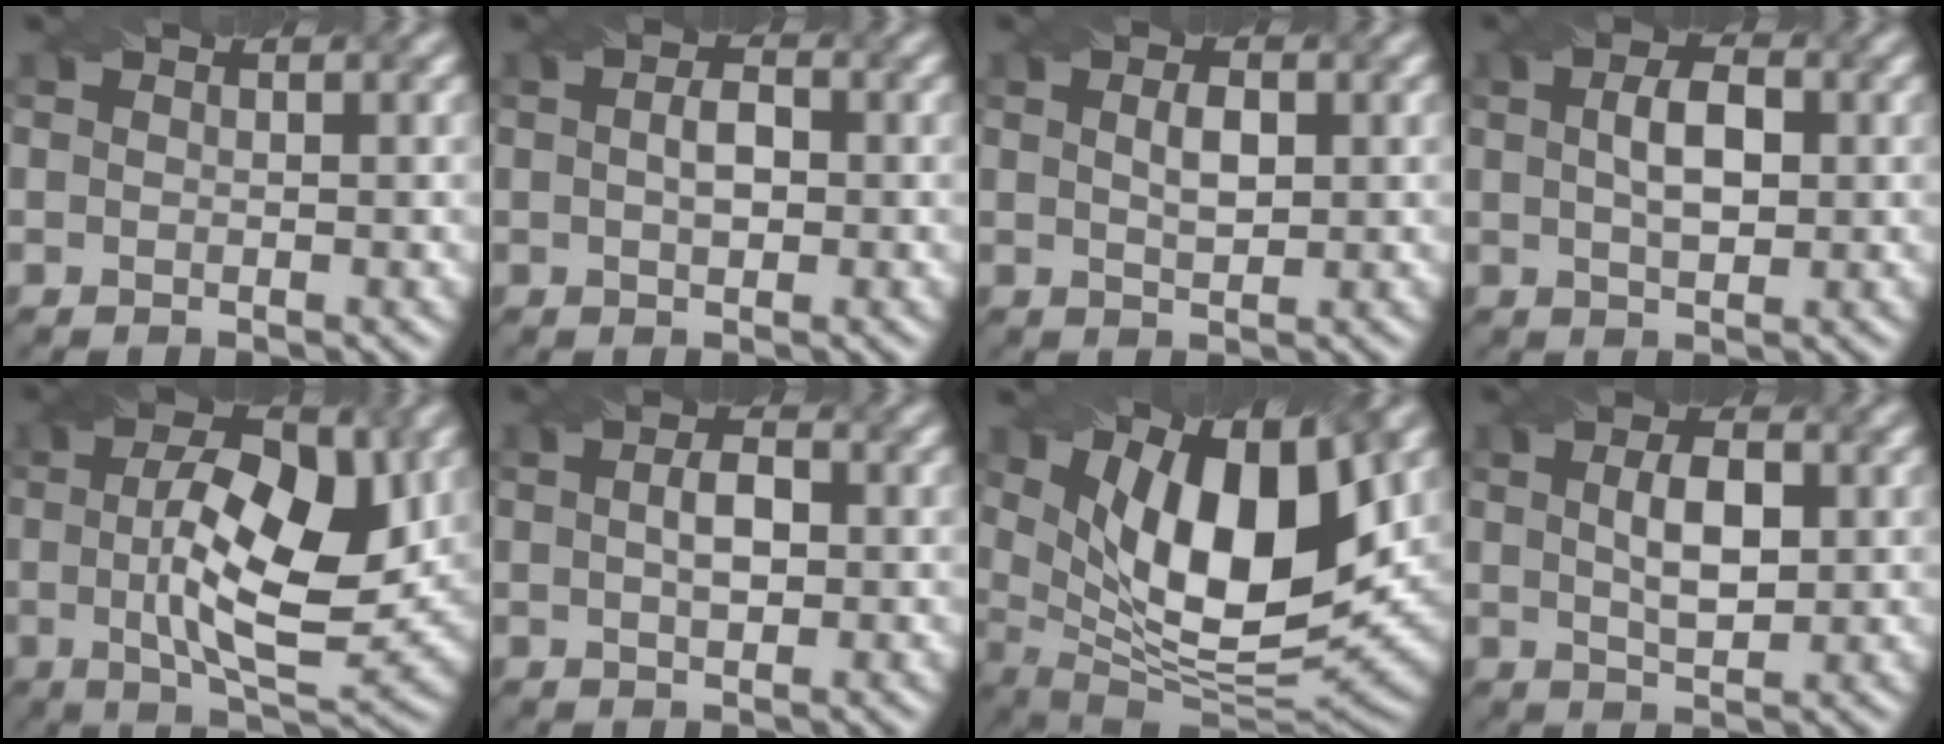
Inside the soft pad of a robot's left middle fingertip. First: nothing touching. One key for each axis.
{"total": 2.2, "fx": -0.1, "fy": 1.2, "fz": 1.8, "tx": -0.036, "ty": 0.005, "tz": -0.002}
{"total": 2.0, "fx": 0.3, "fy": 0.9, "fz": 1.7, "tx": -0.036, "ty": 0.003, "tz": 0.010}
{"total": 3.9, "fx": 0.5, "fy": 1.9, "fz": 3.4, "tx": -0.066, "ty": 0.006, "tz": 0.010}
{"total": 10.4, "fx": 0.7, "fy": 4.2, "fz": 9.5, "tx": -0.151, "ty": 0.003, "tz": 0.012}
{"total": 2.6, "fx": 0.0, "fy": 1.4, "fz": 2.3, "tx": -0.047, "ty": 0.006, "tz": 0.000}
{"total": 13.6, "fx": 4.3, "fy": 5.7, "fz": 11.6, "tx": -0.185, "ty": -0.005, "tz": 0.075}
{"total": 3.8, "fx": 0.5, "fy": 1.7, "fz": 3.3, "tx": -0.069, "ty": 0.003, "tz": 0.012}